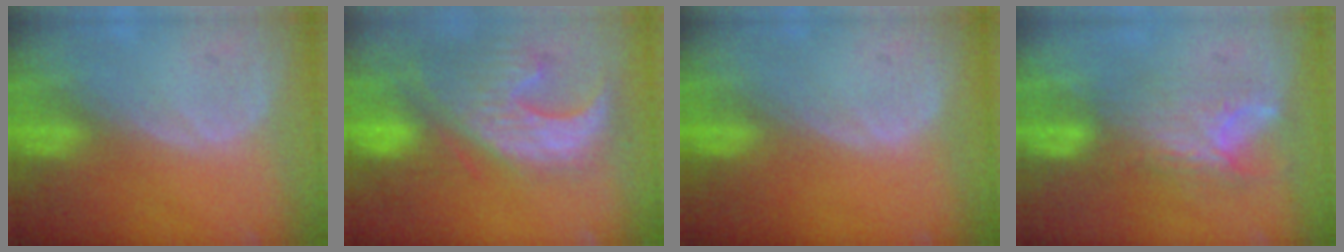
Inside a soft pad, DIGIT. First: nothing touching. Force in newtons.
{"total": 12.8, "press": 11.2, "slide": 6.3}
{"total": 0.0}
{"total": 8.0, "press": 6.6, "slide": 4.5}